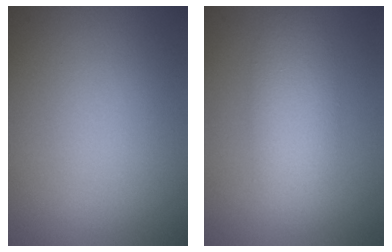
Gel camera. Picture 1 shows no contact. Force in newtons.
{"total": 3.8, "press": 3.8, "slide": 0.1}